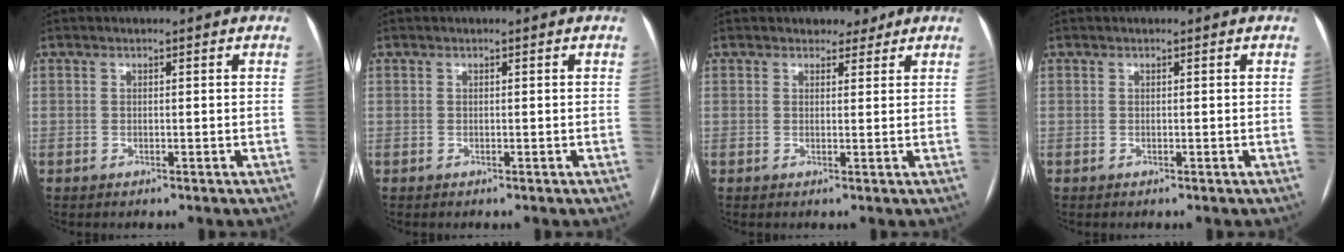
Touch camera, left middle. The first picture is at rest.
{"total": 0.0}
{"total": 2.4, "force": [1.9, 1.4, 0.5], "torque": [-0.002, 0.002, 0.023]}
{"total": 0.0}